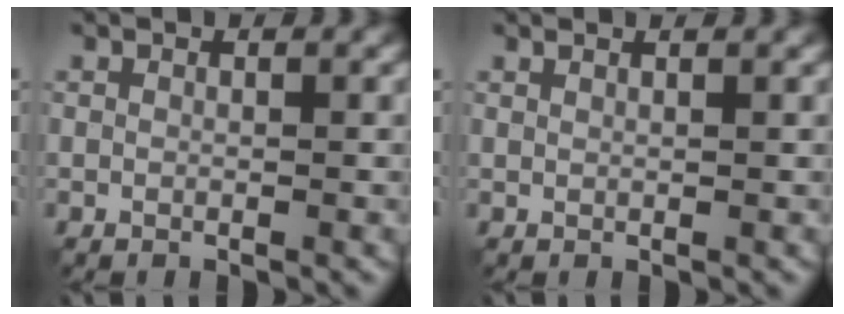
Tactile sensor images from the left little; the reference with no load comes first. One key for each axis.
{"total": 1.5, "fx": 1.1, "fy": 0.6, "fz": 0.9, "tx": -0.002, "ty": 0.003, "tz": 0.001}